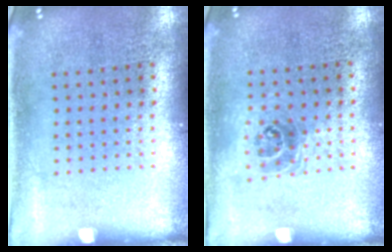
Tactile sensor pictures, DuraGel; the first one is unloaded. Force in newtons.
{"total": 1.0, "press": 0.9, "slide": 0.5}